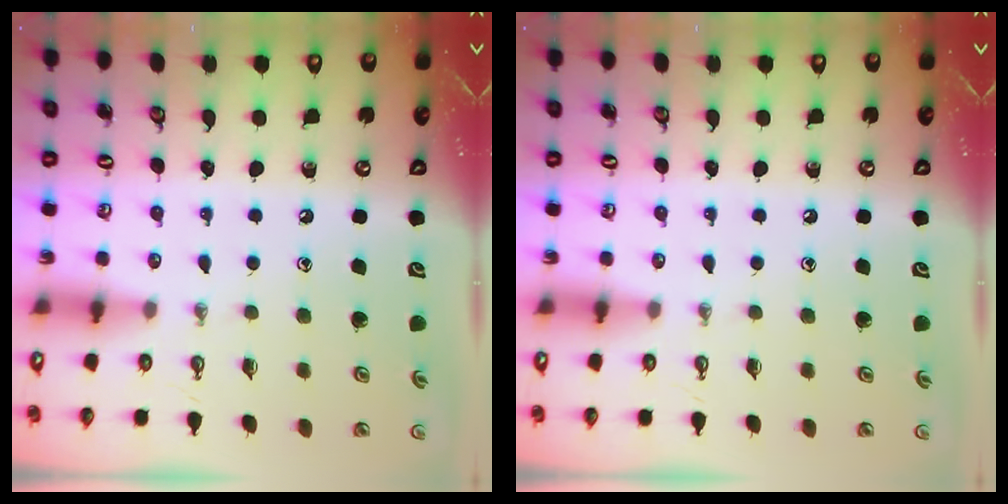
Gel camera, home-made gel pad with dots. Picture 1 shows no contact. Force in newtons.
{"total": 0.0}